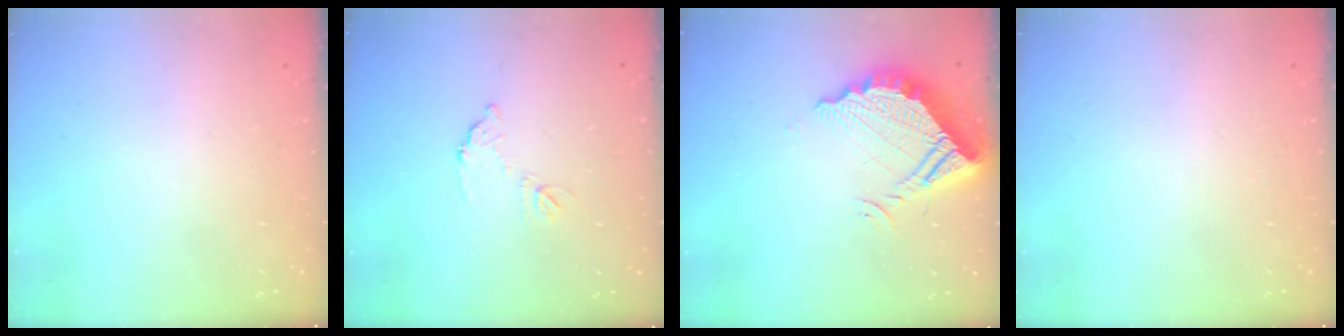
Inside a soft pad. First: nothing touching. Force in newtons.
{"total": 7.1, "press": 7.1, "slide": 0.4}
{"total": 14.2, "press": 14.2, "slide": 1.2}
{"total": 0.0}